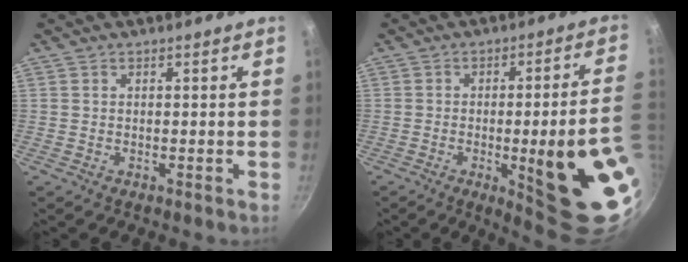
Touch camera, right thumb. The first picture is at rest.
{"total": 20.1, "force": [-4.9, 3.7, 19.1], "torque": [-0.224, 0.012, -0.052]}